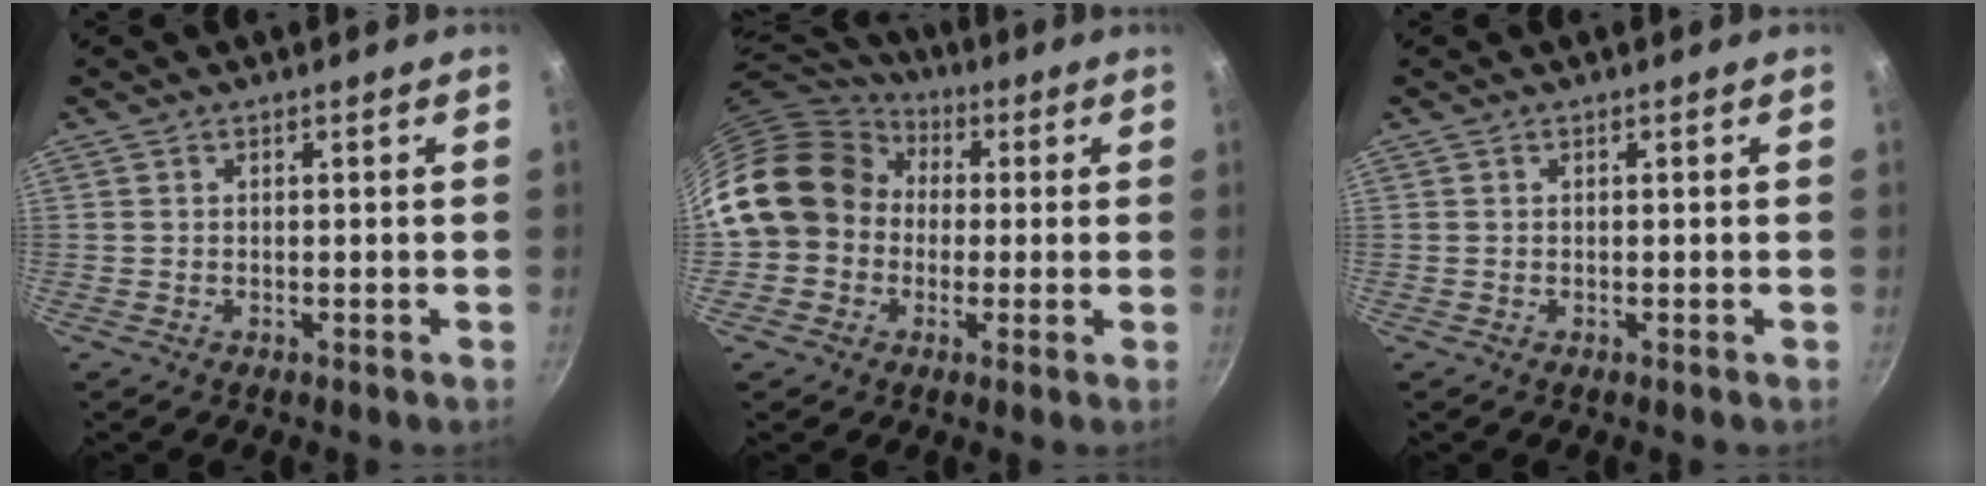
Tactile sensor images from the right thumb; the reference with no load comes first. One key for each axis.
{"total": 16.8, "fx": 0.2, "fy": 14.6, "fz": 8.4, "tx": -0.126, "ty": 0.050, "tz": -0.009}
{"total": 0.0}